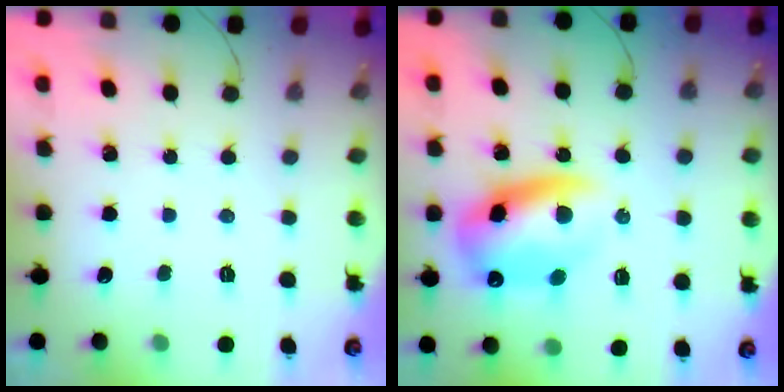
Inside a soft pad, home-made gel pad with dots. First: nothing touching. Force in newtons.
{"total": 14.3, "press": 13.8, "slide": 3.7}